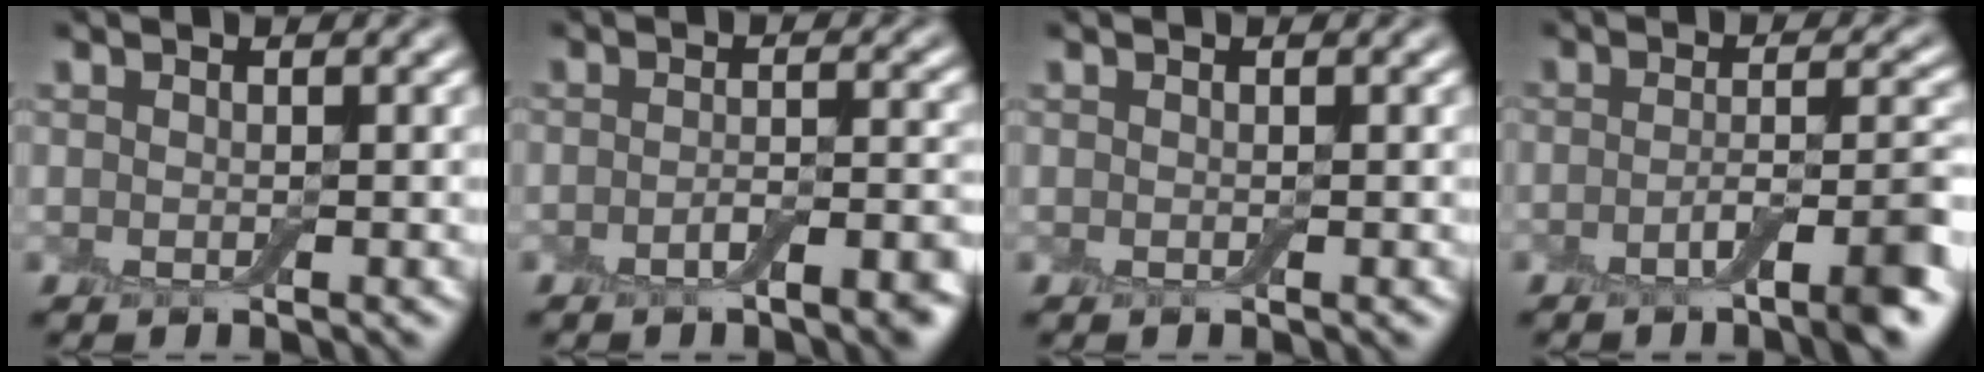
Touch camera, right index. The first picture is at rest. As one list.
[{"total": 3.5, "force": [-2.1, 1.0, 2.6], "torque": [-0.041, -0.006, -0.030]}, {"total": 0.0}, {"total": 4.9, "force": [-2.6, 0.9, 4.1], "torque": [-0.062, 0.002, -0.043]}]